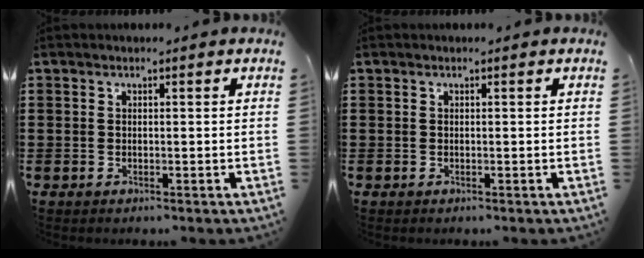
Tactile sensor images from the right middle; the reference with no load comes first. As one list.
[{"total": 0.0}]